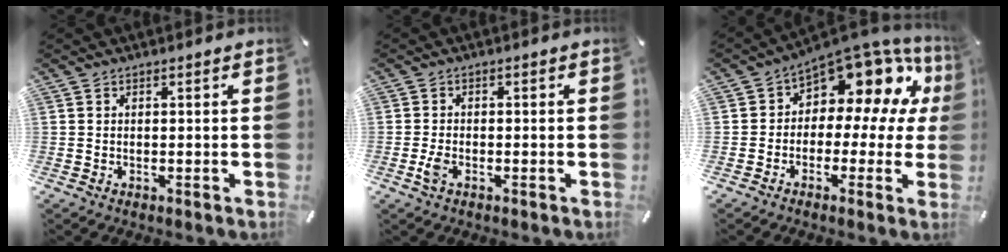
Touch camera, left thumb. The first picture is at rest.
{"total": 2.7, "force": [-1.1, 1.3, 2.0], "torque": [-0.055, -0.004, -0.025]}
{"total": 12.8, "force": [6.2, 7.7, 8.2], "torque": [-0.122, -0.056, 0.103]}